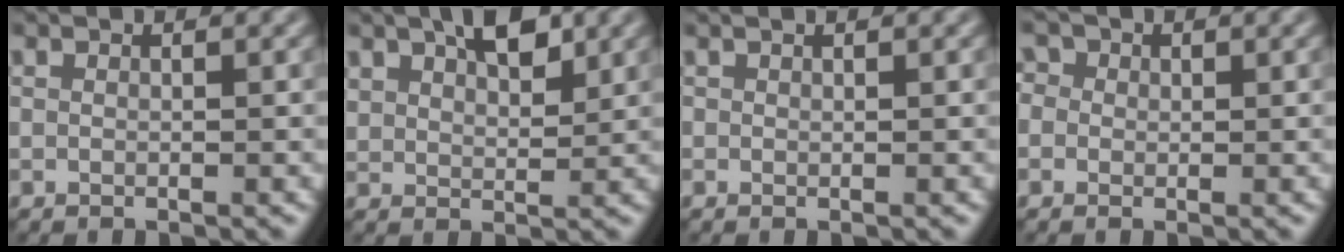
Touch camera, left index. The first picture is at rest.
{"total": 4.3, "force": [2.3, 2.3, 2.8], "torque": [-0.049, 0.005, 0.041]}
{"total": 0.0}
{"total": 2.3, "force": [0.9, 2.0, 0.9], "torque": [-0.017, 0.014, -0.005]}